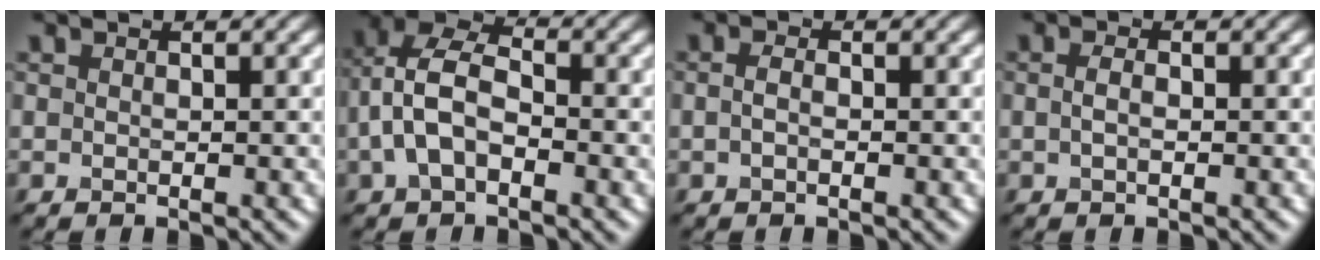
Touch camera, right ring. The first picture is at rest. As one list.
[{"total": 5.4, "force": [-1.0, 3.3, 4.2], "torque": [-0.092, 0.016, -0.028]}, {"total": 1.0, "force": [-0.3, 0.4, 0.9], "torque": [-0.022, -0.002, -0.008]}, {"total": 1.1, "force": [-0.1, 0.6, 1.0], "torque": [-0.021, -0.006, -0.001]}]